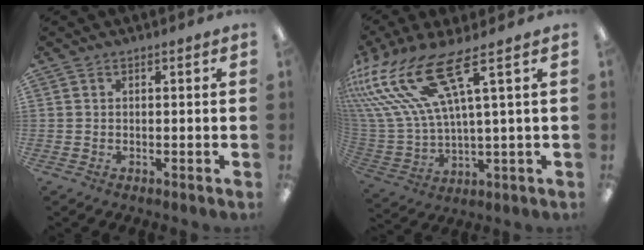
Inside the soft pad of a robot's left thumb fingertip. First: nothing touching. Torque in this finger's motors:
{"motor_torque": [0.46, 0.61, 1.28, -1.49, 0.75]}